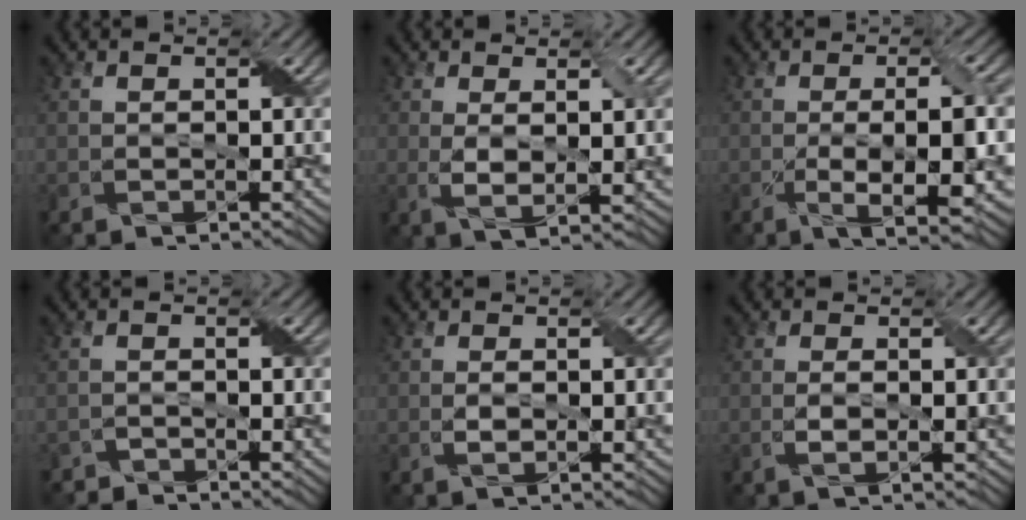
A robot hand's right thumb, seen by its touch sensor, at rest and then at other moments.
{"total": 3.9, "force": [1.0, 1.1, 3.6], "torque": [-0.078, -0.006, 0.020]}
{"total": 7.9, "force": [-1.6, 1.8, 7.5], "torque": [-0.124, -0.004, -0.022]}
{"total": 1.5, "force": [-1.3, 0.6, 0.4], "torque": [-0.006, 0.004, -0.027]}
{"total": 1.7, "force": [-0.1, 0.8, 1.5], "torque": [-0.032, -0.002, 0.002]}
{"total": 1.9, "force": [-0.2, 0.5, 1.8], "torque": [-0.039, -0.001, -0.003]}